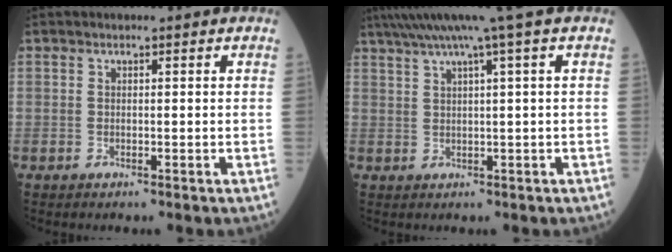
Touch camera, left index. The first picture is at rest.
{"total": 7.9, "force": [5.1, -1.5, 5.9], "torque": [-0.096, 0.031, 0.080]}